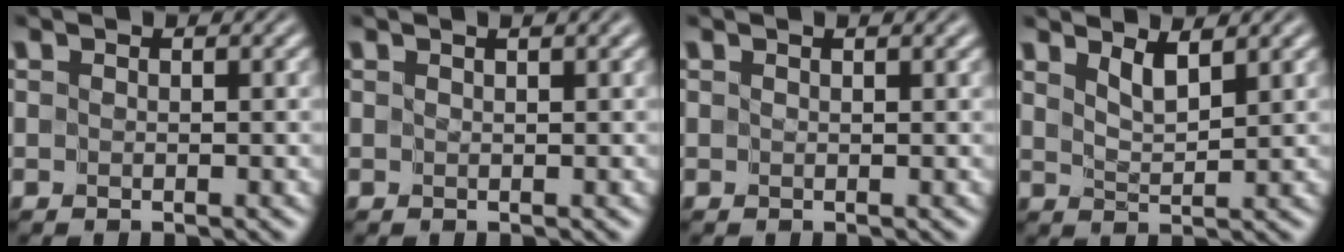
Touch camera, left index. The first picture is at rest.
{"total": 3.2, "force": [1.9, 1.2, 2.3], "torque": [-0.015, 0.009, 0.004]}
{"total": 2.0, "force": [1.3, 0.6, 1.4], "torque": [-0.009, 0.000, 0.010]}
{"total": 2.1, "force": [1.6, 0.3, 1.2], "torque": [-0.018, -0.007, 0.032]}